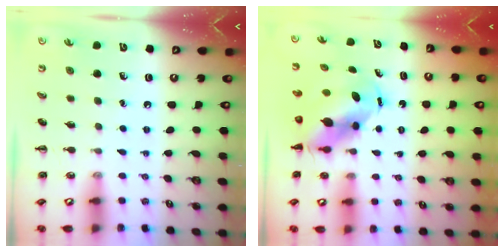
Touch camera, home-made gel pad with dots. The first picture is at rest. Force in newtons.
{"total": 7.2, "press": 6.9, "slide": 2.0}